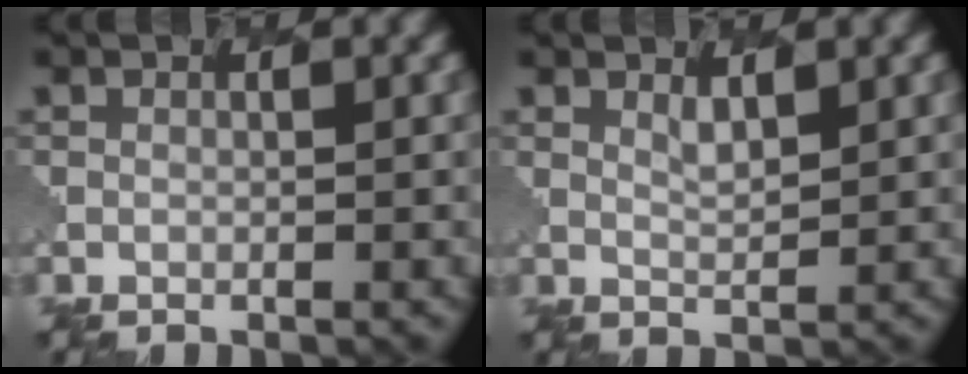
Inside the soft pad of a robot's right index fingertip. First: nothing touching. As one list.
[{"total": 1.4, "force": [1.2, 0.2, 0.6], "torque": [-0.013, -0.005, 0.022]}]